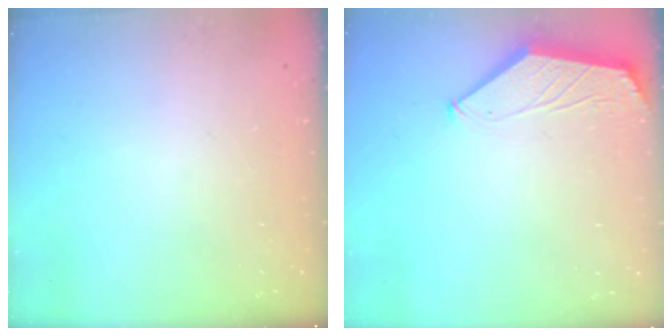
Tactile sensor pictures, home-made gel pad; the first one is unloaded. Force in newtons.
{"total": 1.5, "press": 1.5, "slide": 0.4}